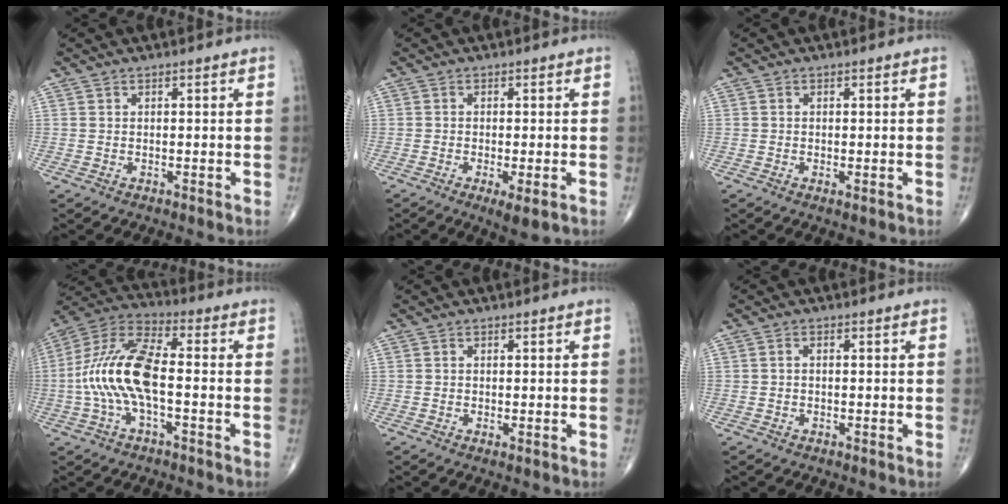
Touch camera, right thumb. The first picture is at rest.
{"total": 4.3, "force": [-1.7, 1.0, 3.8], "torque": [-0.065, -0.011, -0.028]}
{"total": 1.0, "force": [-0.3, 0.2, 0.9], "torque": [-0.019, -0.005, -0.007]}
{"total": 14.4, "force": [-1.9, 5.7, 13.2], "torque": [-0.284, 0.040, -0.042]}
{"total": 0.8, "force": [-0.2, 0.2, 0.7], "torque": [-0.016, -0.004, -0.006]}
{"total": 0.8, "force": [-0.2, 0.4, 0.6], "torque": [-0.009, 0.002, -0.006]}